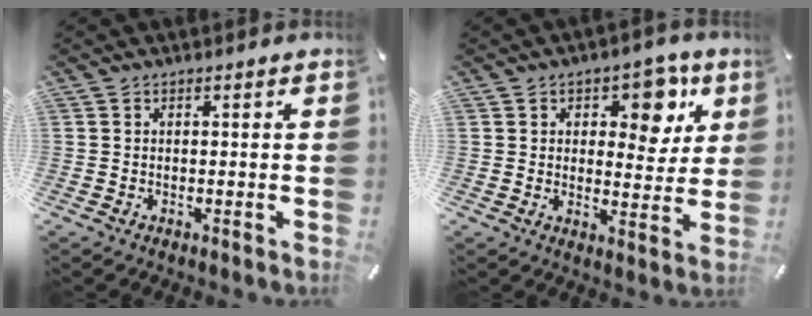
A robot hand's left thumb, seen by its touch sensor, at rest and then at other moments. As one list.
[{"total": 9.8, "force": [4.8, 5.9, 6.2], "torque": [-0.059, -0.025, 0.072]}]